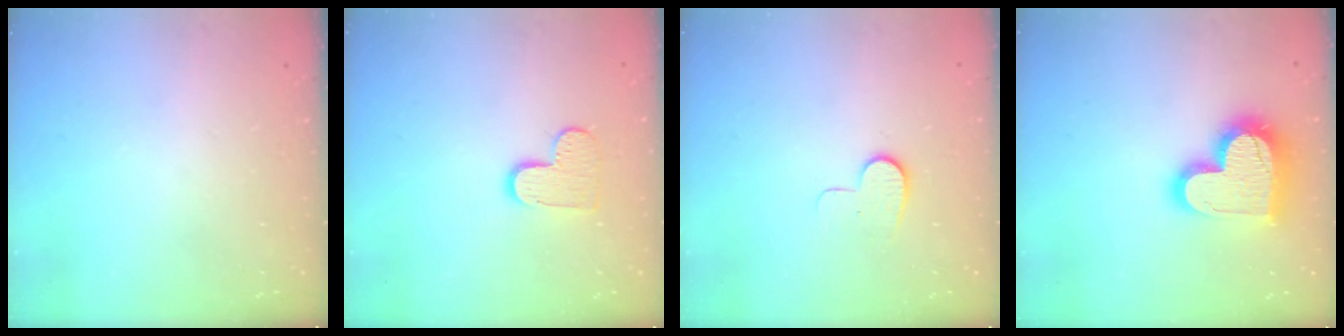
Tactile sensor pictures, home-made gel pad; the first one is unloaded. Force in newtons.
{"total": 8.5, "press": 8.4, "slide": 0.4}
{"total": 7.0, "press": 7.0, "slide": 0.6}
{"total": 19.4, "press": 19.3, "slide": 1.5}